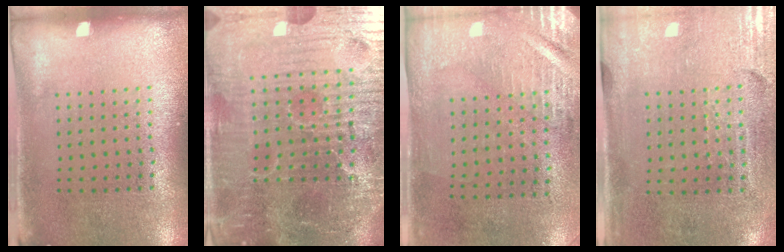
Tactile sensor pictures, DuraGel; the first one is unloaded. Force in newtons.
{"total": 7.3, "press": 6.6, "slide": 3.1}
{"total": 2.9, "press": 2.5, "slide": 1.5}
{"total": 3.4, "press": 3.0, "slide": 1.6}